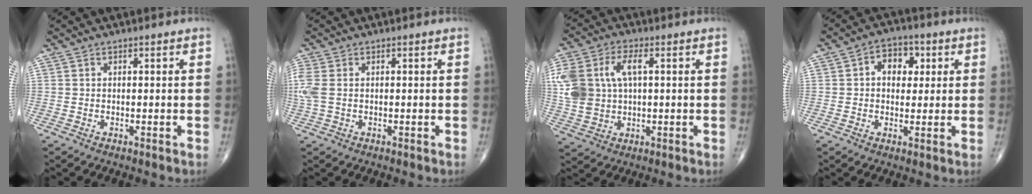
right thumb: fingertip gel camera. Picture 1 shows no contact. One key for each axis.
{"total": 4.9, "fx": 0.4, "fy": 3.1, "fz": 3.7, "tx": -0.126, "ty": 0.011, "tz": 0.012}
{"total": 14.7, "fx": 2.7, "fy": 9.0, "fz": 11.2, "tx": -0.259, "ty": 0.013, "tz": 0.055}
{"total": 6.9, "fx": 1.6, "fy": 5.0, "fz": 4.6, "tx": -0.033, "ty": 0.006, "tz": 0.018}